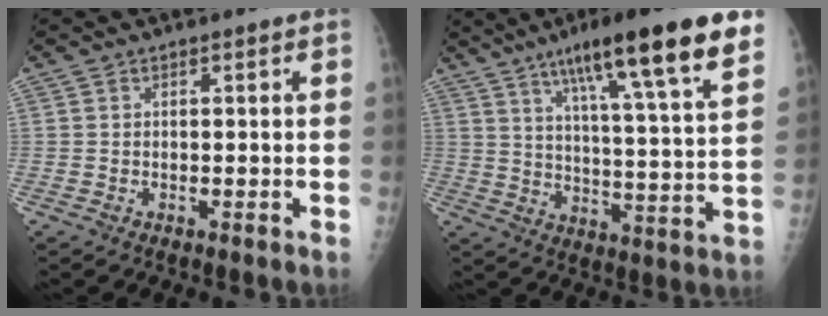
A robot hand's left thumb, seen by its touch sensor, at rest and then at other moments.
{"total": 22.1, "force": [13.6, 2.7, 17.2], "torque": [-0.246, -0.038, 0.202]}